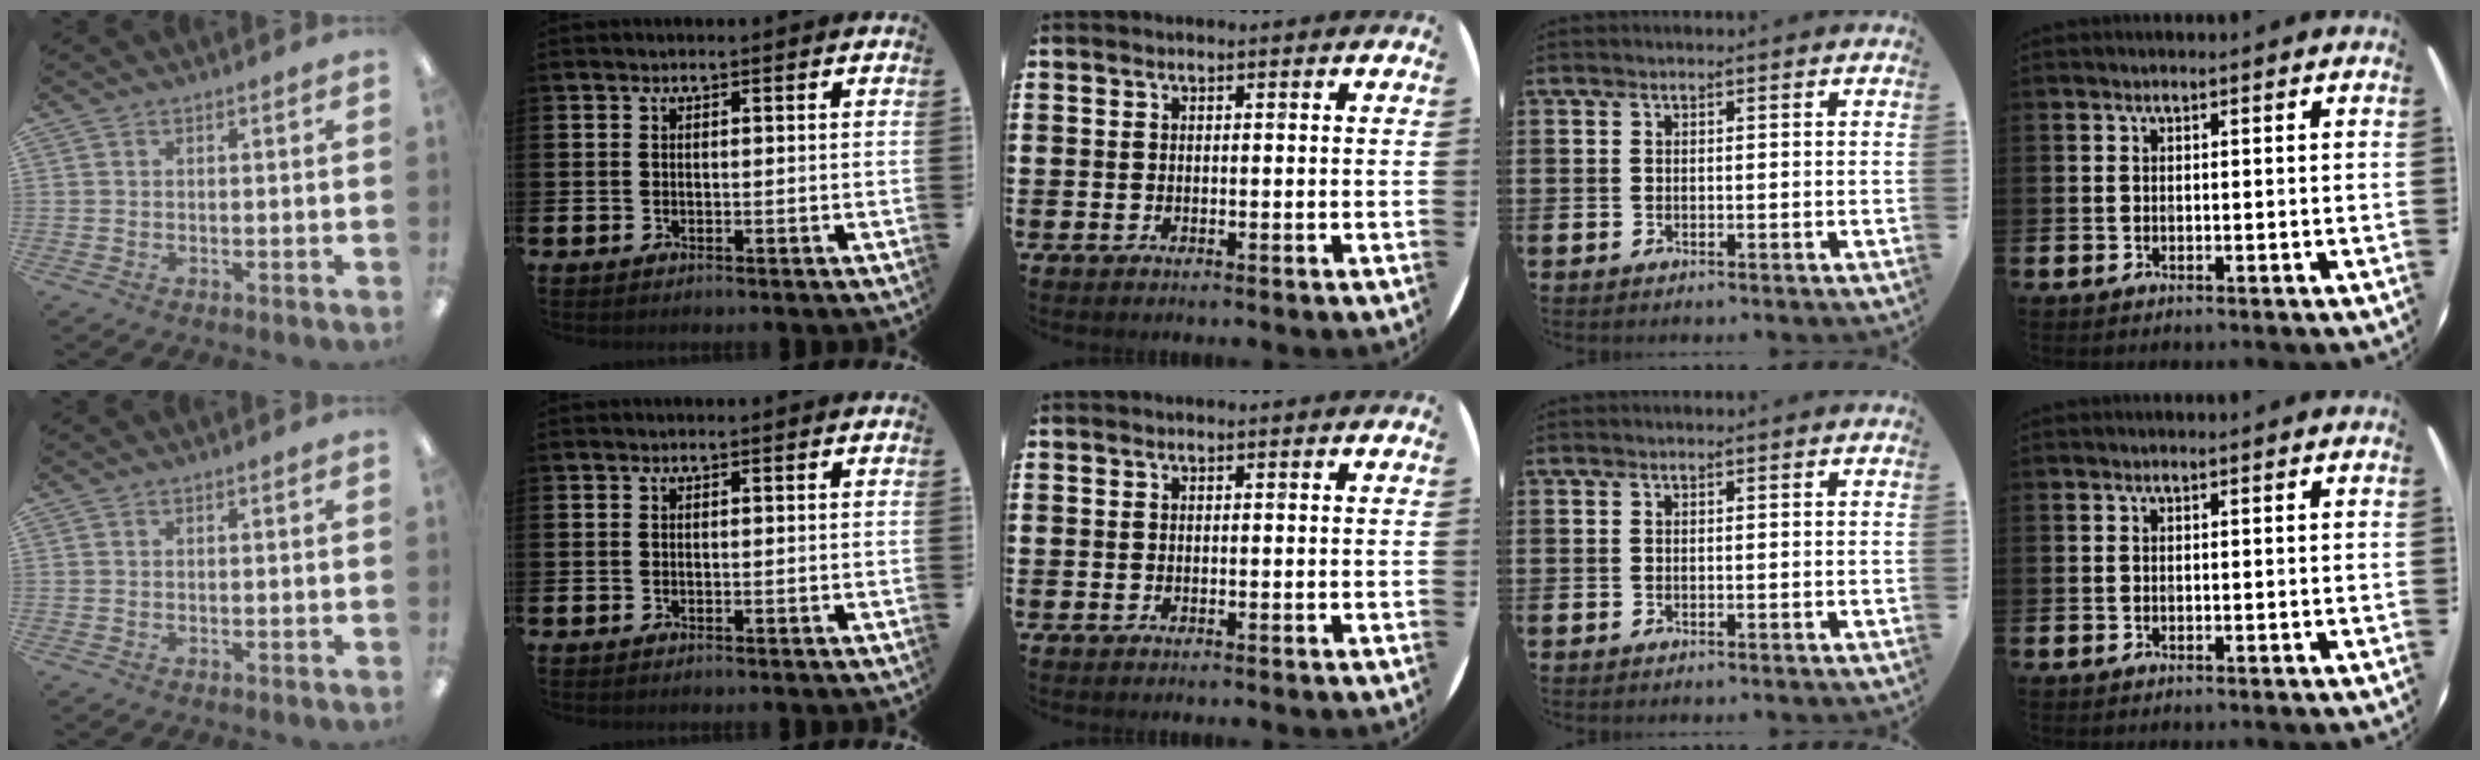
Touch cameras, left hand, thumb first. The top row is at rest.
{}